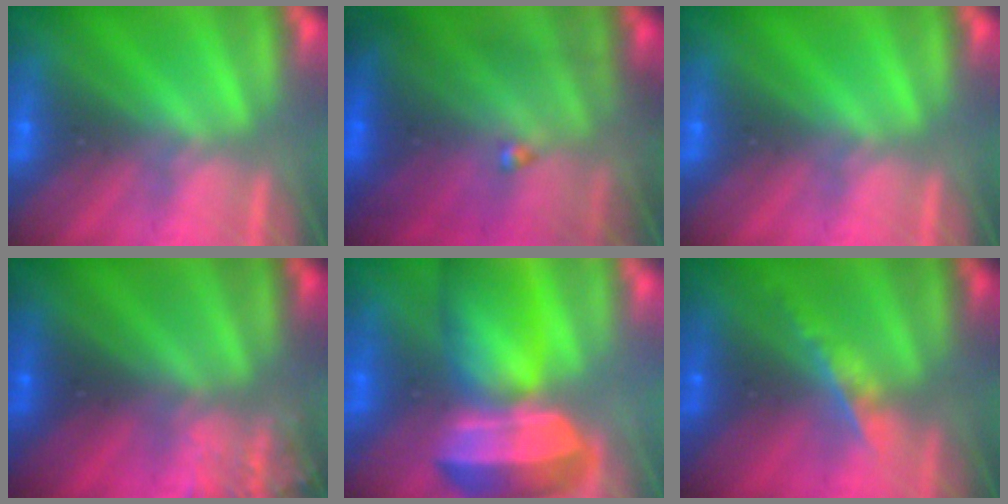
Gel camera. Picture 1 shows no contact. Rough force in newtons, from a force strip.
{"total": 9.8}
{"total": 0.0}
{"total": 3.5}
{"total": 9.2}
{"total": 2.0}